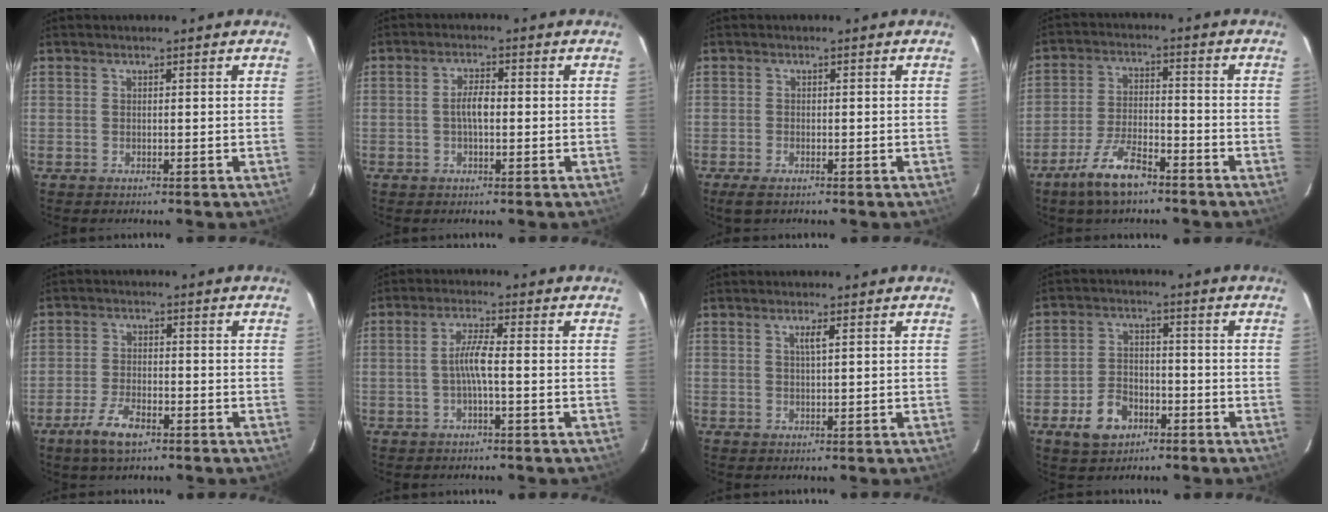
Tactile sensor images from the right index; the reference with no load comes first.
{"total": 3.4, "force": [-0.4, 1.2, 3.1], "torque": [-0.061, 0.007, -0.007]}
{"total": 2.8, "force": [-1.9, 1.1, 1.7], "torque": [-0.038, -0.008, -0.035]}
{"total": 9.7, "force": [-6.9, 3.1, 6.1], "torque": [-0.135, -0.003, -0.125]}
{"total": 6.6, "force": [-4.2, 2.6, 4.3], "torque": [-0.105, -0.006, -0.079]}
{"total": 3.8, "force": [-1.0, -0.1, 3.7], "torque": [-0.077, 0.006, -0.019]}
{"total": 1.6, "force": [0.7, 0.1, 1.5], "torque": [-0.026, 0.002, 0.011]}
{"total": 7.7, "force": [-4.2, 5.1, 4.0], "torque": [-0.092, 0.013, -0.066]}